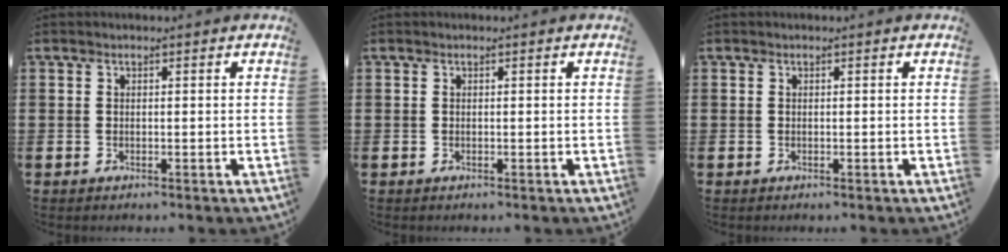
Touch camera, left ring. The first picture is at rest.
{"total": 0.0}
{"total": 0.0}